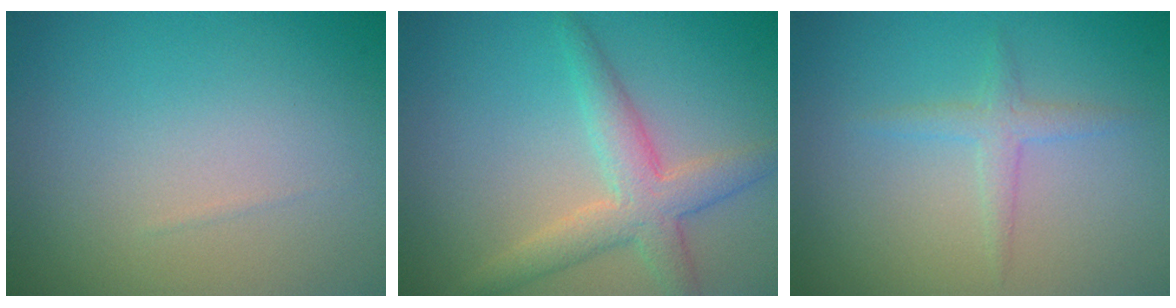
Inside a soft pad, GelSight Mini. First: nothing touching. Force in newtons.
{"total": 3.9, "press": 3.8, "slide": 0.3}
{"total": 1.5, "press": 1.5, "slide": 0.0}